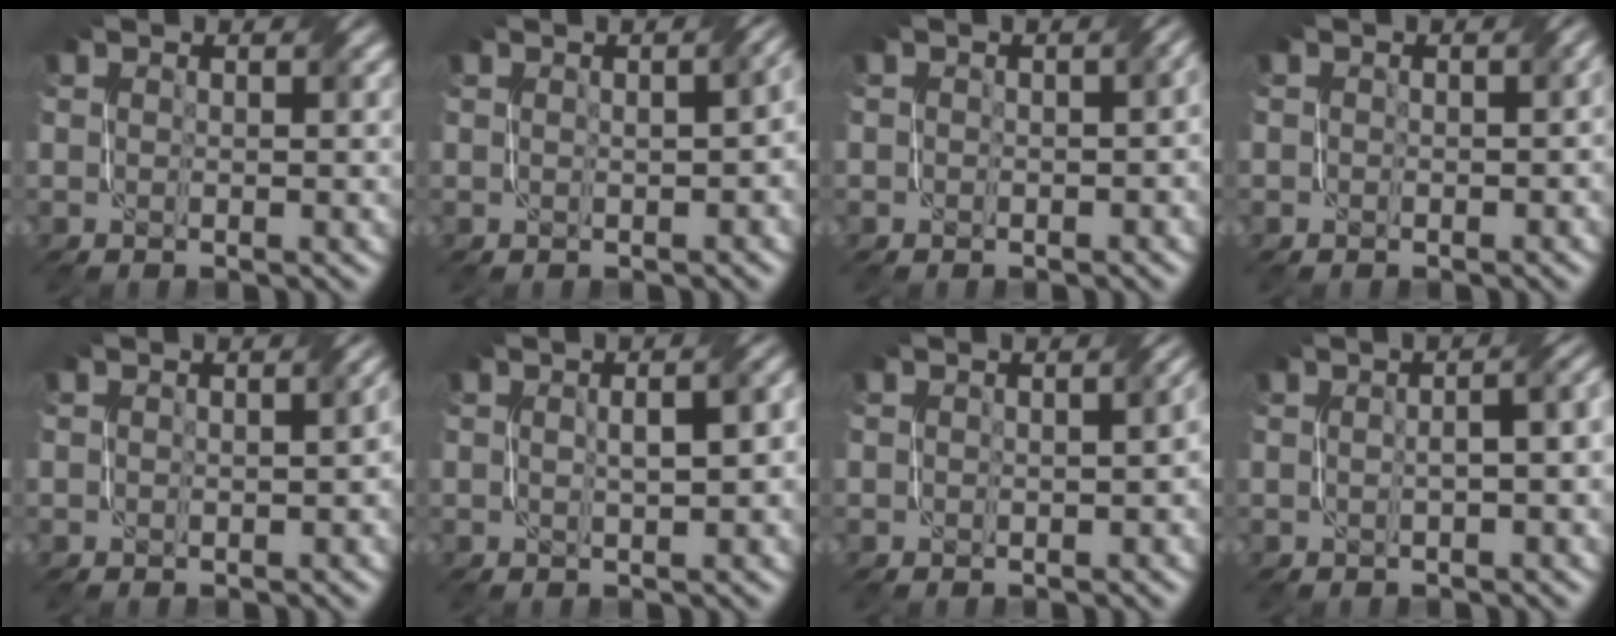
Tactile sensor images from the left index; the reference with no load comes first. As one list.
[{"total": 3.2, "force": [0.0, 1.3, 2.9], "torque": [-0.031, 0.005, 0.009]}, {"total": 2.7, "force": [0.1, 1.8, 2.0], "torque": [-0.013, -0.002, 0.001]}, {"total": 1.9, "force": [0.2, 1.4, 1.2], "torque": [-0.011, -0.004, -0.001]}, {"total": 1.9, "force": [0.0, 0.9, 1.7], "torque": [-0.016, 0.003, 0.003]}, {"total": 4.7, "force": [0.6, 1.7, 4.3], "torque": [-0.046, 0.021, 0.008]}, {"total": 2.3, "force": [0.0, 1.0, 2.0], "torque": [-0.017, 0.003, 0.004]}, {"total": 6.4, "force": [0.6, 3.1, 5.5], "torque": [-0.038, 0.022, -0.009]}]